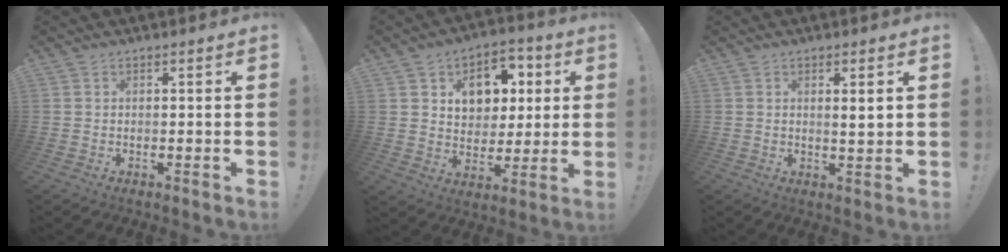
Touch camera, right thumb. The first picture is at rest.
{"total": 12.0, "force": [4.2, 9.6, 5.8], "torque": [-0.067, -0.019, 0.083]}
{"total": 3.0, "force": [1.1, 0.2, 2.8], "torque": [-0.039, -0.010, 0.014]}